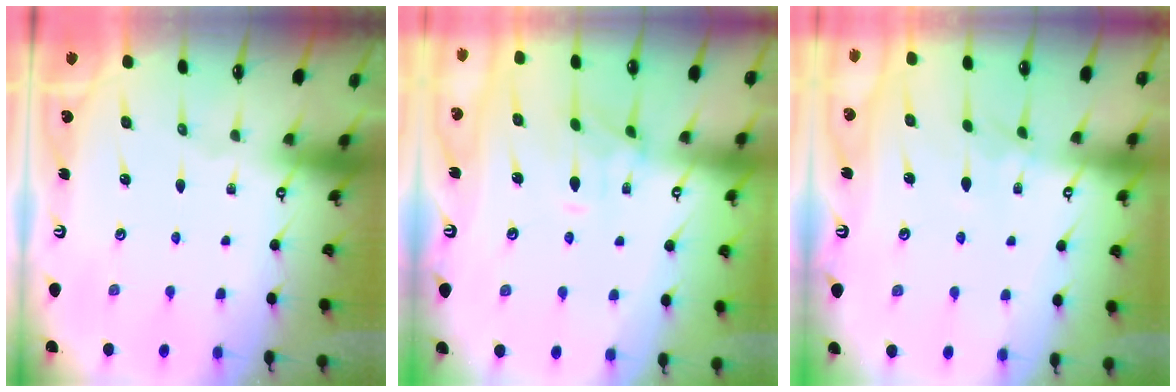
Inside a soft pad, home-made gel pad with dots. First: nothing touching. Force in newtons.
{"total": 2.4, "press": 2.2, "slide": 1.1}
{"total": 1.4, "press": 1.3, "slide": 0.5}